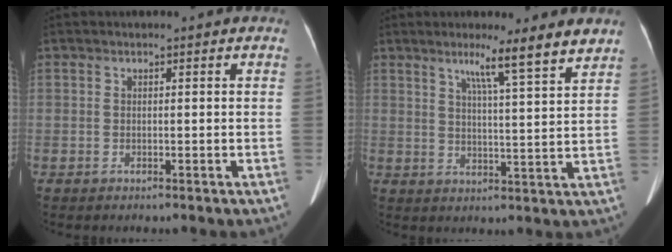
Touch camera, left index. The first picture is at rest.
{"total": 7.9, "force": [5.8, -0.7, 5.4], "torque": [-0.080, -0.016, 0.078]}